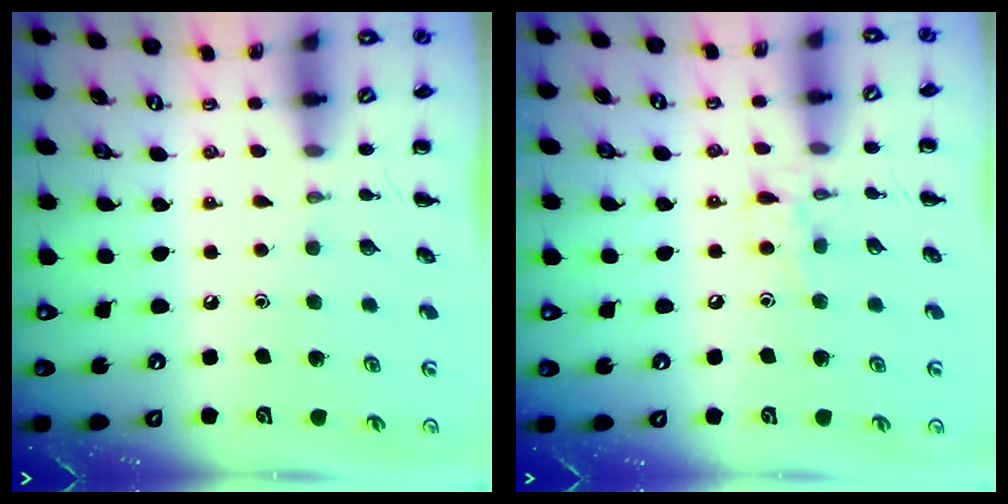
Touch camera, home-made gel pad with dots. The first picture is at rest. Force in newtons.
{"total": 7.5, "press": 7.4, "slide": 1.4}